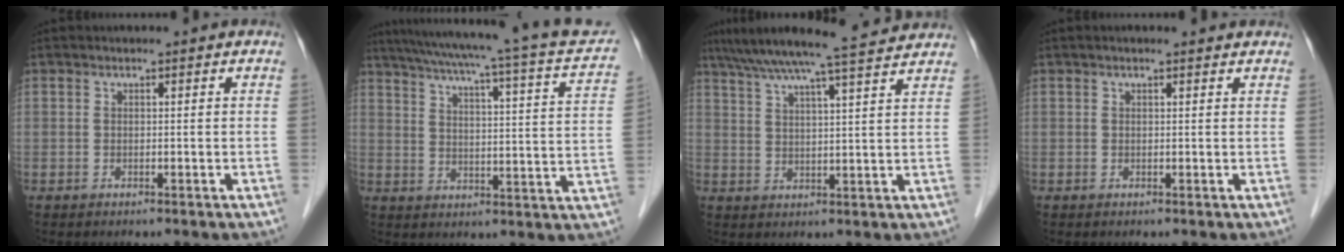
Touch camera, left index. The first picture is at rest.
{"total": 22.2, "force": [18.4, 0.5, 12.4], "torque": [-0.192, -0.021, 0.223]}
{"total": 15.2, "force": [13.5, -0.5, 7.0], "torque": [-0.126, 0.024, 0.191]}
{"total": 2.5, "force": [2.2, 0.4, 1.1], "torque": [-0.018, 0.020, 0.024]}